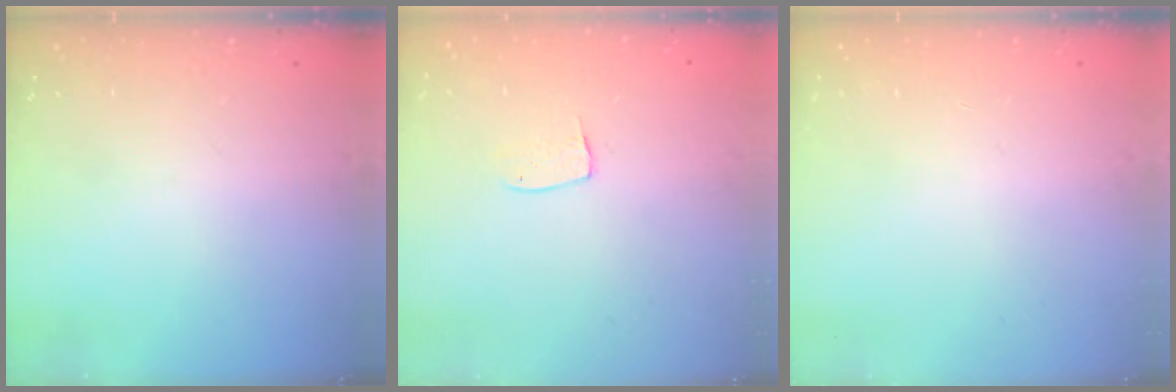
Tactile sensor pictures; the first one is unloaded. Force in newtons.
{"total": 5.2, "press": 5.2, "slide": 0.3}
{"total": 0.0}